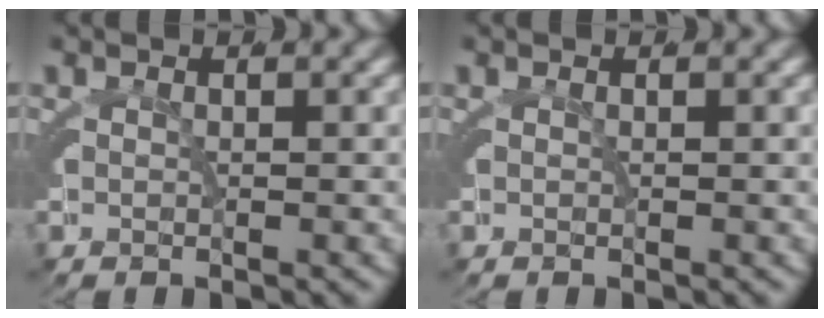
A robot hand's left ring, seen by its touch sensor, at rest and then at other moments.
{"total": 0.0}